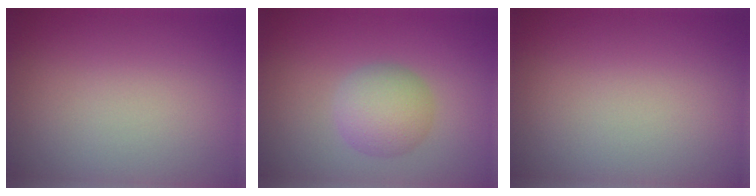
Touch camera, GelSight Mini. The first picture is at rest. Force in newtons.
{"total": 3.5, "press": 3.5, "slide": 0.1}
{"total": 0.0}